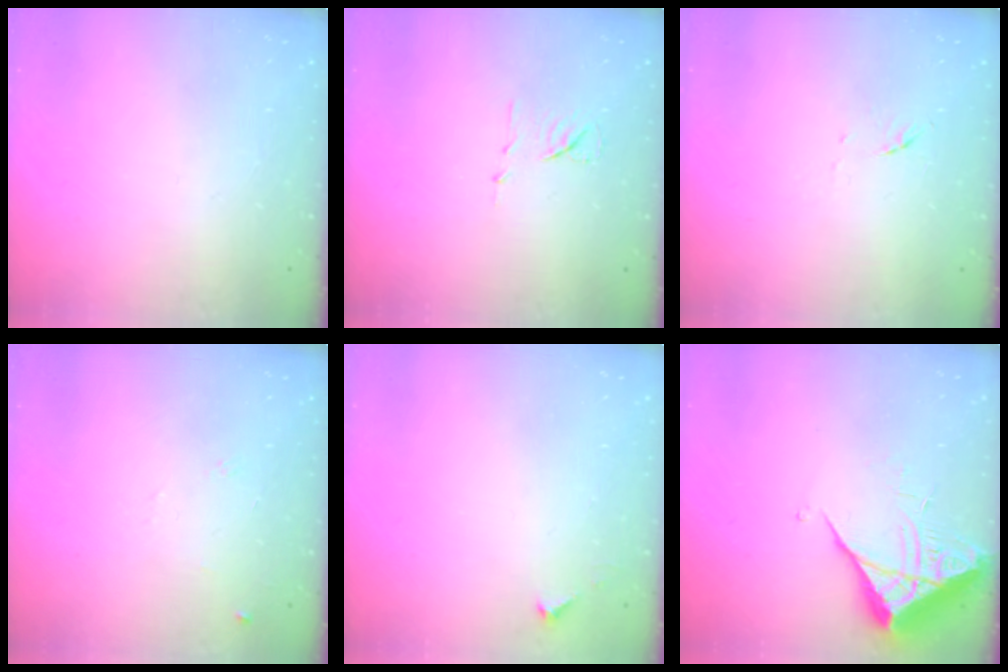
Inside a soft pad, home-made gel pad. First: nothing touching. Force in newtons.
{"total": 6.8, "press": 6.7, "slide": 0.6}
{"total": 4.8, "press": 4.7, "slide": 1.0}
{"total": 5.7, "press": 5.6, "slide": 0.7}
{"total": 3.4, "press": 3.4, "slide": 0.4}
{"total": 6.0, "press": 6.0, "slide": 0.2}